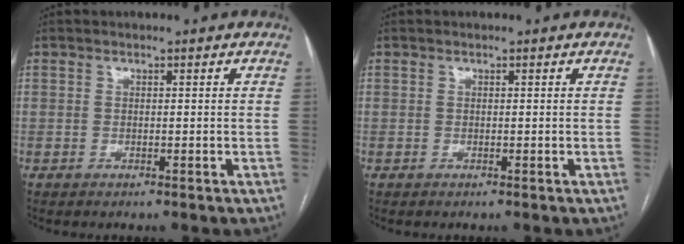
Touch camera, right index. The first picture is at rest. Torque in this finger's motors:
{"motor_torque": [0.03, 0.03, 0.00, 0.00]}